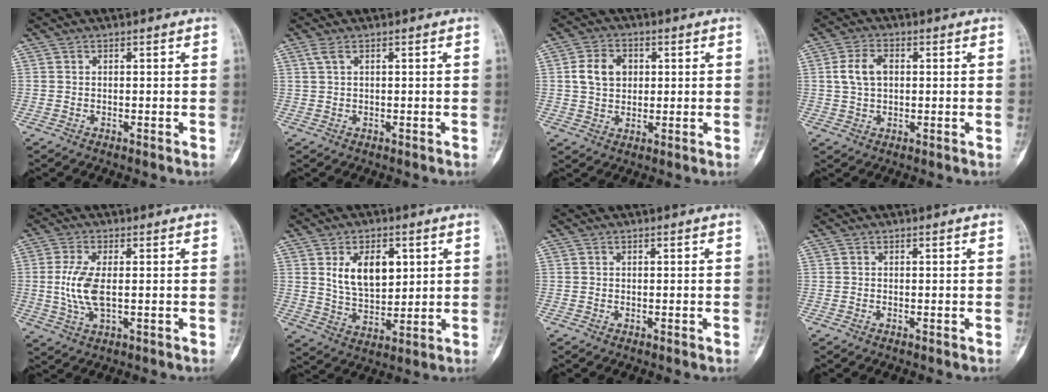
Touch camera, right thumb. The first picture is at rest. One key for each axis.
{"total": 1.6, "fx": 0.8, "fy": 0.4, "fz": 1.4, "tx": -0.040, "ty": 0.010, "tz": 0.022}
{"total": 7.2, "fx": 1.4, "fy": 5.6, "fz": 4.3, "tx": -0.060, "ty": 0.002, "tz": 0.022}
{"total": 5.8, "fx": 0.9, "fy": 3.7, "fz": 4.3, "tx": -0.086, "ty": 0.010, "tz": 0.016}
{"total": 7.2, "fx": -0.1, "fy": 2.9, "fz": 6.6, "tx": -0.151, "ty": -0.006, "tz": -0.002}
{"total": 10.4, "fx": 3.2, "fy": 6.2, "fz": 7.8, "tx": -0.106, "ty": -0.018, "tz": 0.065}
{"total": 0.0}
{"total": 0.0}